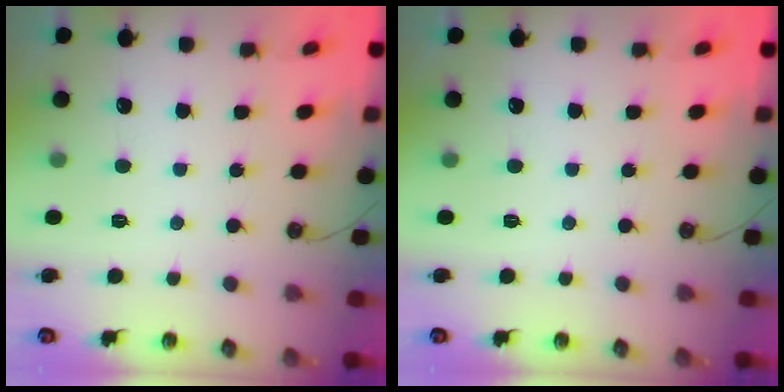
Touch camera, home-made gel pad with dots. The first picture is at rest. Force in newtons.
{"total": 0.0}